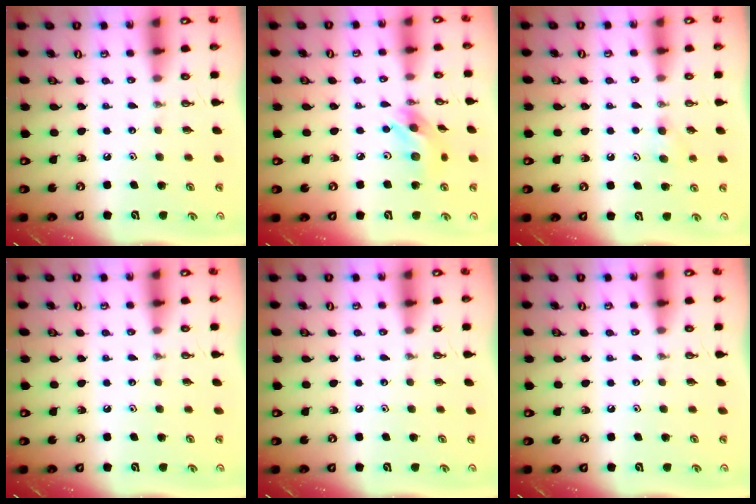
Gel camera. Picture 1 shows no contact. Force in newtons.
{"total": 11.5, "press": 11.5, "slide": 0.8}
{"total": 3.3, "press": 3.2, "slide": 0.9}
{"total": 0.0}
{"total": 0.0}
{"total": 0.0}